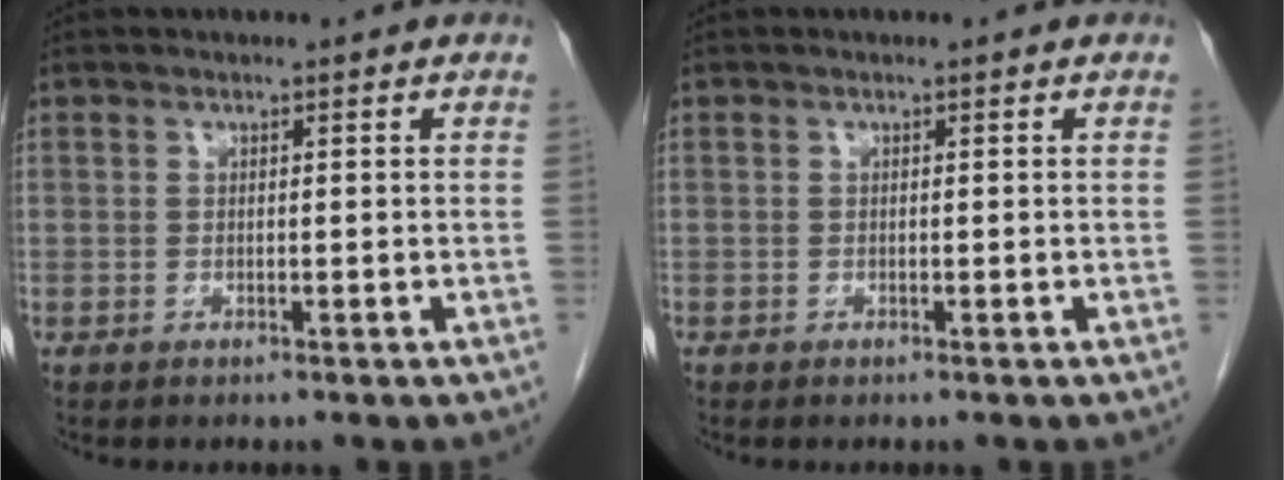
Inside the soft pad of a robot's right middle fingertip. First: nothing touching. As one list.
[{"total": 0.0}]